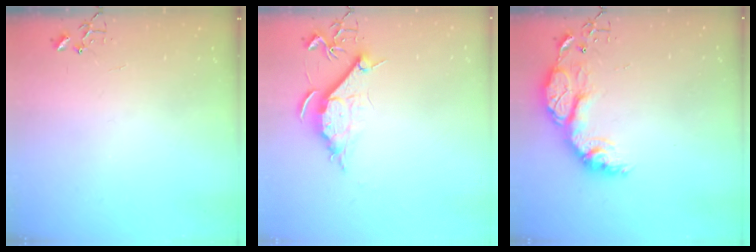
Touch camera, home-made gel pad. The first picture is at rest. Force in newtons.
{"total": 9.3, "press": 9.2, "slide": 1.0}
{"total": 16.7, "press": 16.7, "slide": 1.3}